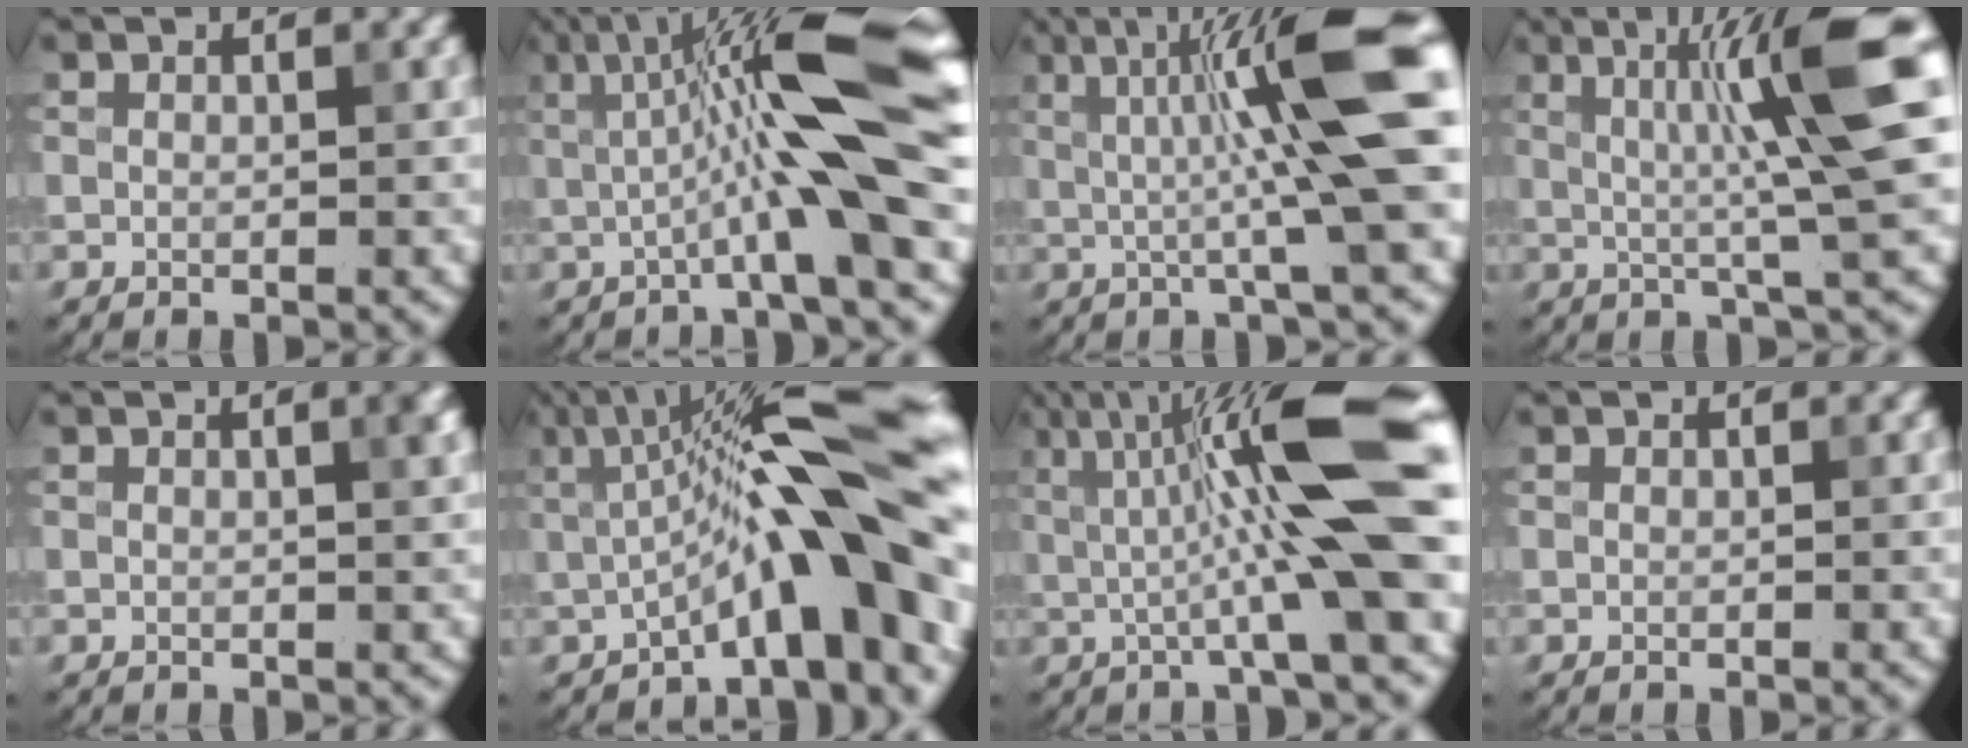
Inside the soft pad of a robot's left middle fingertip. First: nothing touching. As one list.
[{"total": 11.1, "force": [0.7, 1.3, 11.0], "torque": [-0.169, 0.015, 0.011]}, {"total": 11.0, "force": [1.6, 1.1, 10.8], "torque": [-0.151, 0.010, 0.027]}, {"total": 10.0, "force": [1.8, 0.8, 9.8], "torque": [-0.137, 0.015, 0.031]}, {"total": 1.5, "force": [0.5, 0.4, 1.3], "torque": [-0.015, 0.003, 0.010]}, {"total": 13.1, "force": [-0.6, 2.5, 12.8], "torque": [-0.182, 0.034, -0.010]}, {"total": 12.2, "force": [1.6, 1.6, 12.0], "torque": [-0.185, 0.012, 0.030]}, {"total": 0.0}]